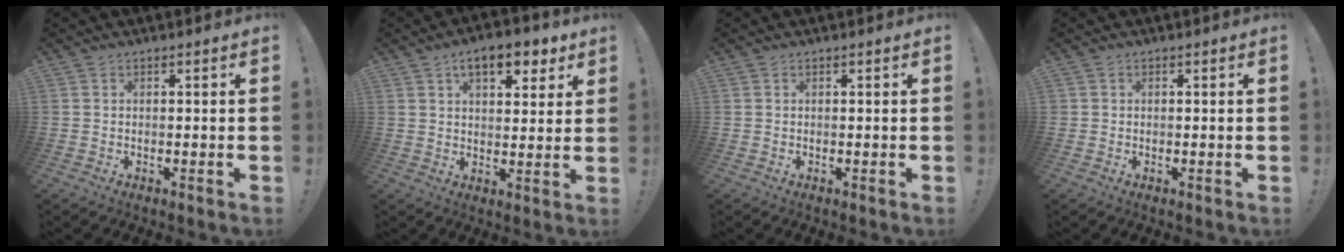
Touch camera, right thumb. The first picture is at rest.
{"total": 10.0, "force": [5.6, 4.6, 6.8], "torque": [-0.089, -0.019, 0.096]}
{"total": 0.0}
{"total": 0.6, "force": [0.1, 0.6, -0.1], "torque": [-0.005, 0.004, 0.003]}